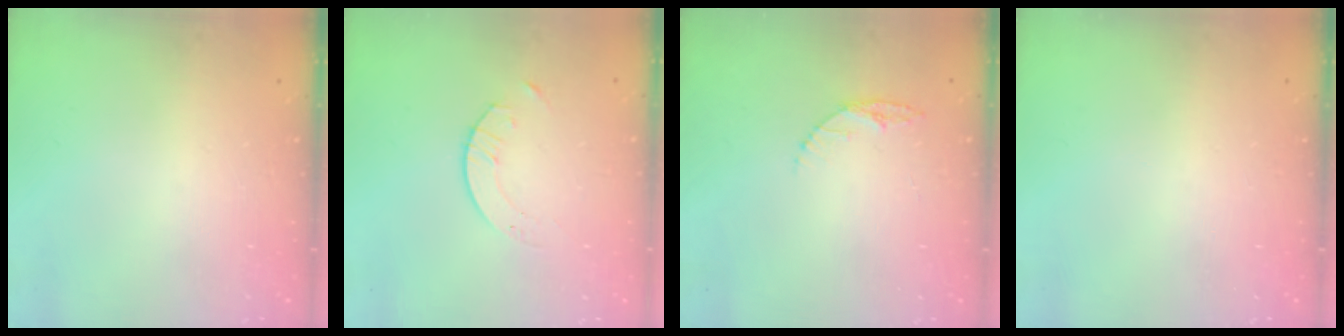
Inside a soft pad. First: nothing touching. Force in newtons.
{"total": 1.7, "press": 1.7, "slide": 0.2}
{"total": 5.0, "press": 5.0, "slide": 0.5}
{"total": 0.0}